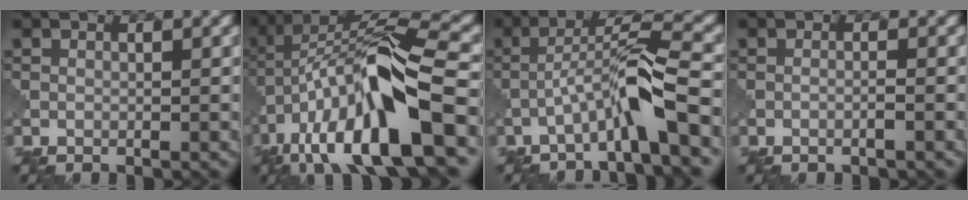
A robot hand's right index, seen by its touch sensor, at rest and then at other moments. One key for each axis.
{"total": 14.5, "fx": -5.5, "fy": 3.8, "fz": 12.9, "tx": -0.231, "ty": 0.017, "tz": -0.086}
{"total": 5.8, "fx": -2.8, "fy": 0.4, "fz": 5.1, "tx": -0.089, "ty": 0.021, "tz": -0.062}
{"total": 0.9, "fx": -0.5, "fy": 0.1, "fz": 0.8, "tx": -0.013, "ty": 0.002, "tz": -0.015}